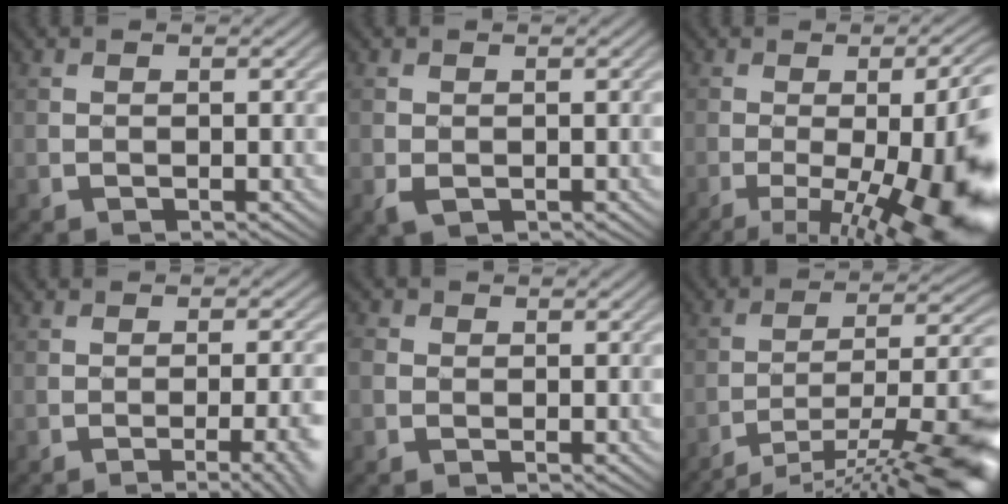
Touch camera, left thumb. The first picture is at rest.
{"total": 1.5, "force": [-0.5, 1.1, 0.9], "torque": [-0.026, -0.009, -0.009]}
{"total": 16.6, "force": [-5.1, 5.0, 15.0], "torque": [-0.186, -0.030, -0.067]}
{"total": 5.9, "force": [-2.9, 1.3, 4.9], "torque": [-0.053, 0.002, -0.034]}
{"total": 2.6, "force": [0.1, 2.5, 0.8], "torque": [-0.020, 0.003, -0.010]}
{"total": 14.2, "force": [-9.3, 3.2, 10.3], "torque": [-0.152, 0.003, -0.150]}